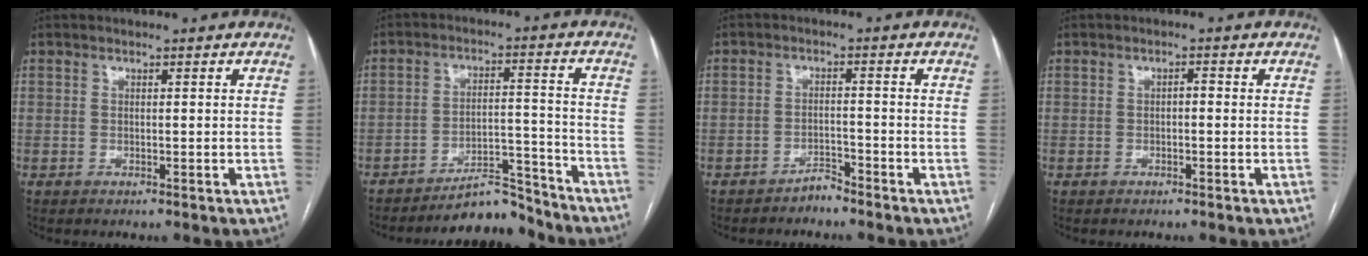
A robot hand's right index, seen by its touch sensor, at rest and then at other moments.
{"total": 7.6, "force": [-7.3, 1.8, 1.5], "torque": [-0.011, 0.033, -0.117]}
{"total": 2.3, "force": [-2.1, 0.6, 0.4], "torque": [0.000, 0.001, -0.037]}
{"total": 0.9, "force": [-0.2, 0.4, 0.8], "torque": [-0.012, 0.004, -0.005]}